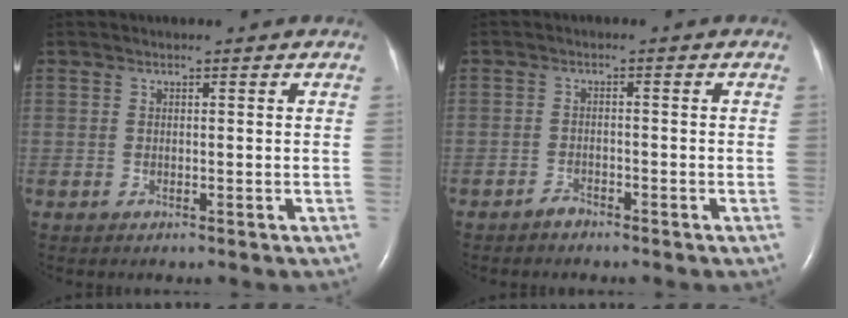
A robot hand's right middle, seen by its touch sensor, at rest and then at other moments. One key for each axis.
{"total": 1.4, "fx": -1.3, "fy": 0.5, "fz": 0.2, "tx": -0.003, "ty": 0.001, "tz": -0.024}